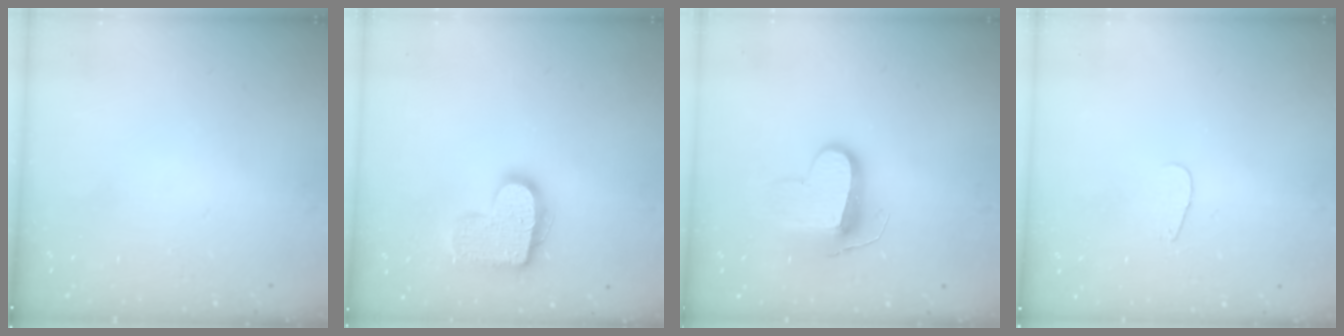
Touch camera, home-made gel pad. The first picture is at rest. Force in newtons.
{"total": 15.0, "press": 15.0, "slide": 0.7}
{"total": 10.3, "press": 10.2, "slide": 0.5}
{"total": 2.8, "press": 2.8, "slide": 0.2}